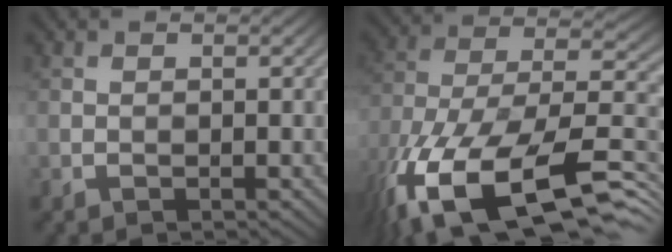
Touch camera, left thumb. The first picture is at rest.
{"total": 20.1, "force": [-11.2, 9.6, 13.7], "torque": [-0.296, -0.038, -0.172]}